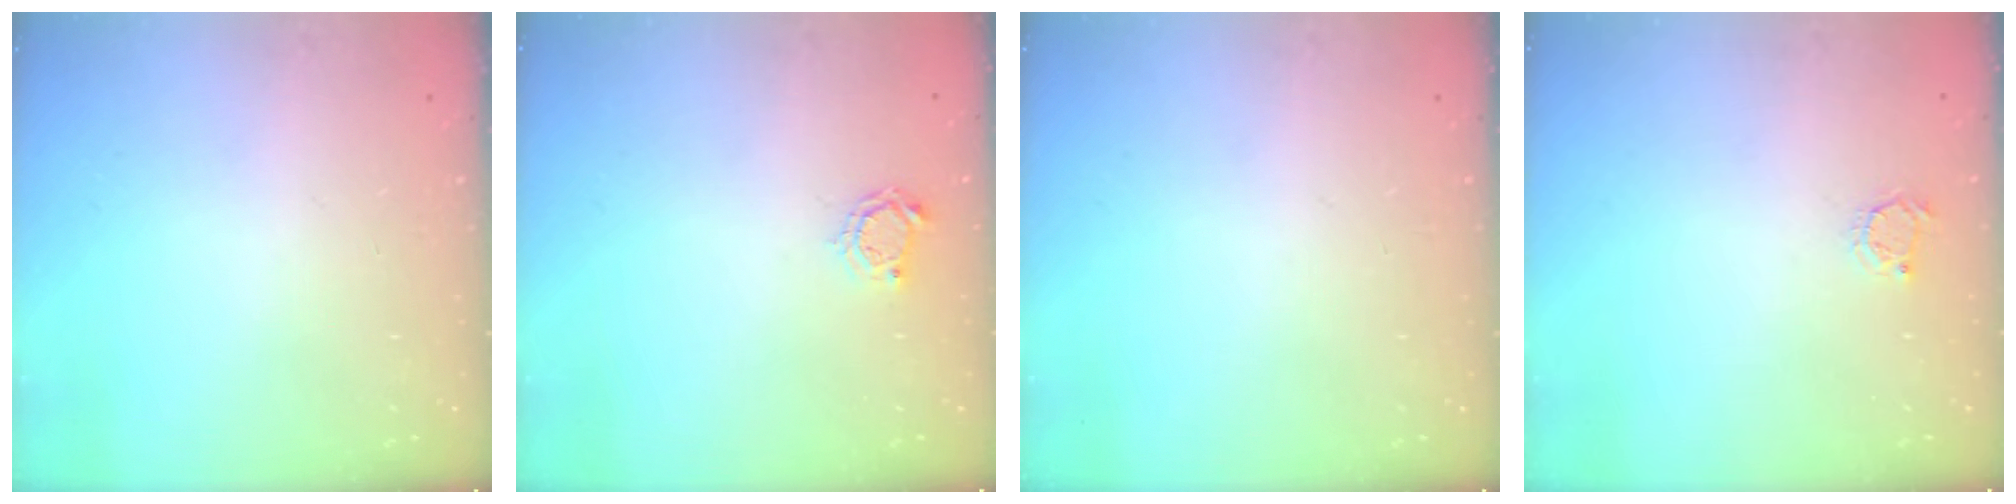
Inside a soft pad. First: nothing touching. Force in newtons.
{"total": 4.1, "press": 4.0, "slide": 0.4}
{"total": 0.0}
{"total": 2.6, "press": 2.6, "slide": 0.4}